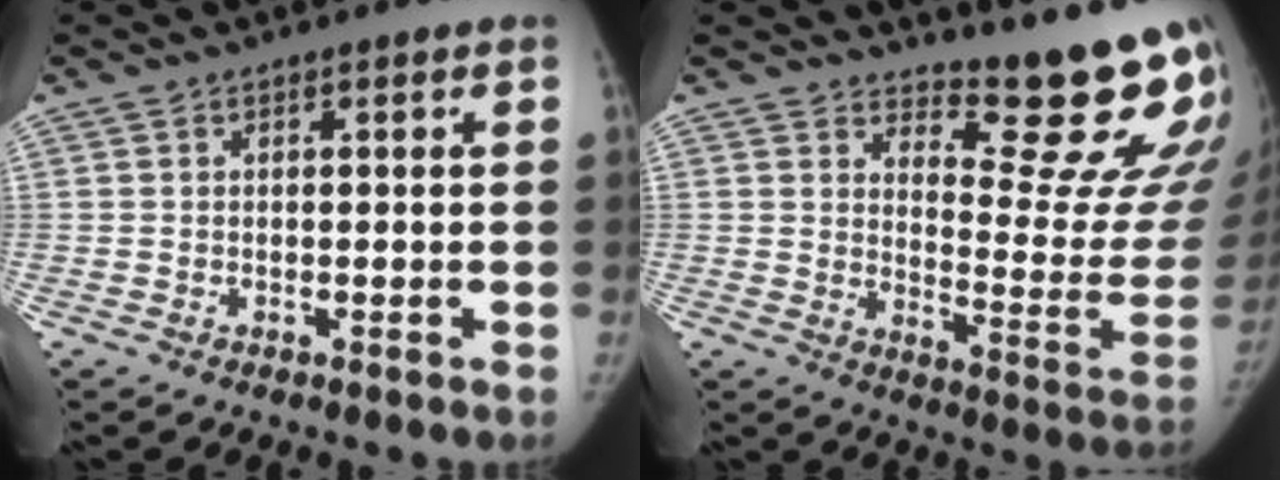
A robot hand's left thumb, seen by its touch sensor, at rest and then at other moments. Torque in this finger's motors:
{"motor_torque": [0.09, 0.10, 0.60, -0.54, 0.00]}